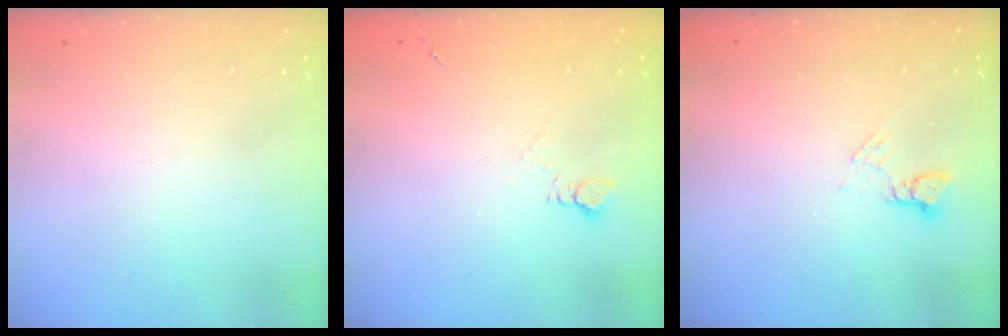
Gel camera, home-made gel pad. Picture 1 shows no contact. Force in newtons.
{"total": 3.8, "press": 3.7, "slide": 0.5}
{"total": 2.5, "press": 2.5, "slide": 0.3}